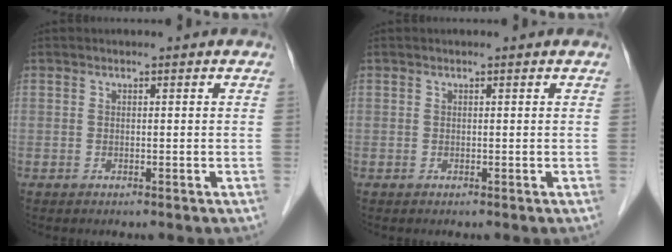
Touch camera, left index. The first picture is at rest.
{"total": 0.0}